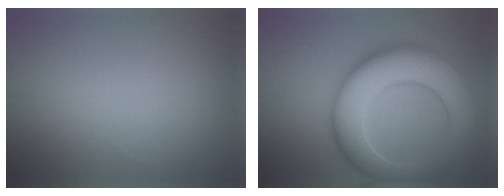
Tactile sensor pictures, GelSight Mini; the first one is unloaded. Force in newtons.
{"total": 10.9, "press": 10.9, "slide": 0.2}